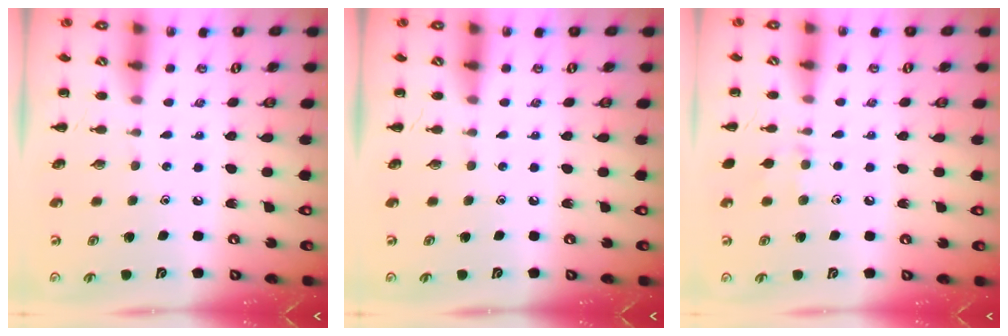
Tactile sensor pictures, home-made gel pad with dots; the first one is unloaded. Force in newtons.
{"total": 0.0}
{"total": 6.6, "press": 6.3, "slide": 2.0}